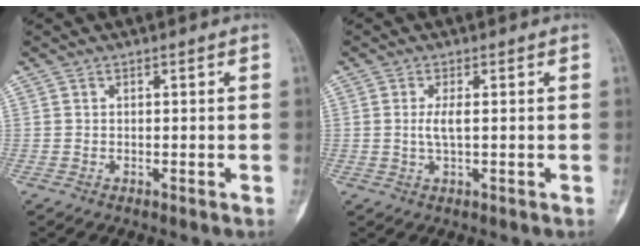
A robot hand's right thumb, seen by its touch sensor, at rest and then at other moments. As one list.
[{"total": 2.6, "force": [0.2, 0.6, 2.5], "torque": [-0.057, -0.004, 0.004]}]